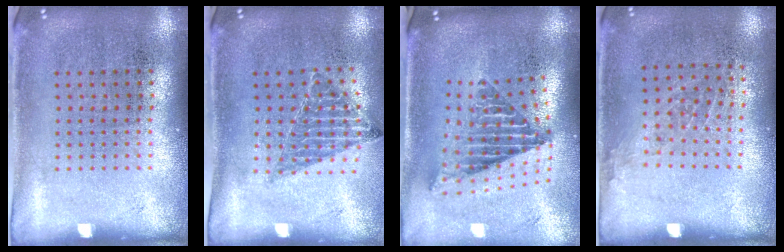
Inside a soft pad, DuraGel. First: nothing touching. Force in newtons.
{"total": 0.9, "press": 0.8, "slide": 0.2}
{"total": 2.5, "press": 1.7, "slide": 1.8}
{"total": 0.9, "press": 0.7, "slide": 0.6}